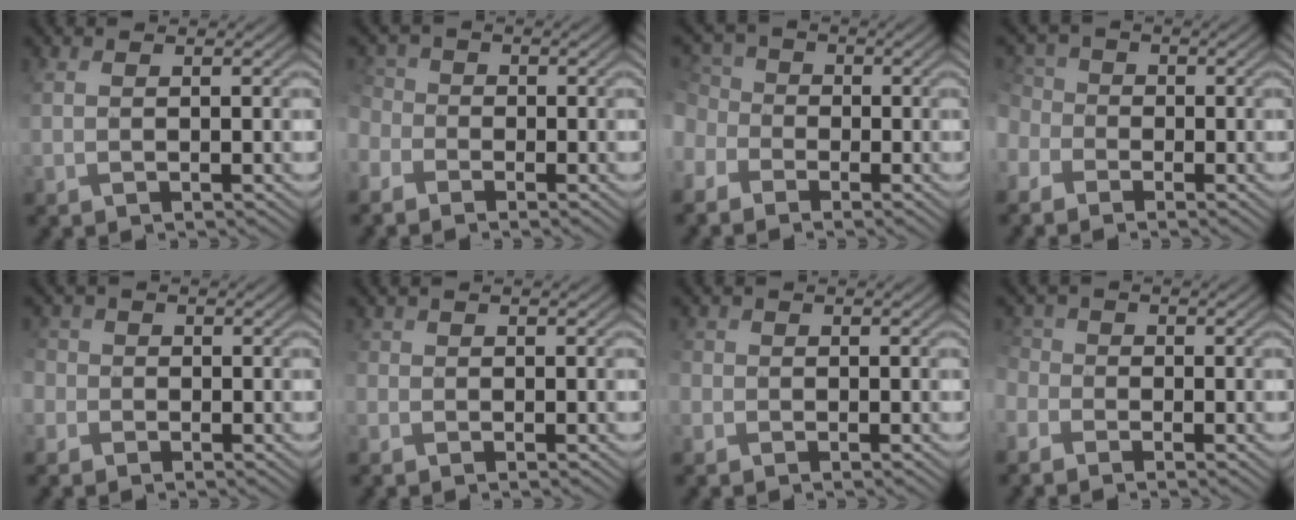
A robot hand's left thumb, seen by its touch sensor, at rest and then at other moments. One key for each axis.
{"total": 3.5, "fx": -2.2, "fy": 2.6, "fz": 1.0, "tx": -0.039, "ty": -0.005, "tz": -0.046}
{"total": 4.6, "fx": -2.2, "fy": 3.6, "fz": 1.8, "tx": -0.066, "ty": -0.005, "tz": -0.045}
{"total": 3.9, "fx": -2.0, "fy": 3.2, "fz": 1.3, "tx": -0.051, "ty": -0.003, "tz": -0.042}
{"total": 2.3, "fx": -1.2, "fy": 1.9, "fz": -0.2, "tx": 0.002, "ty": -0.001, "tz": -0.034}
{"total": 1.1, "fx": -0.9, "fy": 0.6, "fz": -0.4, "tx": 0.009, "ty": -0.006, "tz": -0.018}
{"total": 1.3, "fx": -0.9, "fy": 0.8, "fz": -0.4, "tx": 0.011, "ty": -0.003, "tz": -0.020}
{"total": 3.1, "fx": -2.2, "fy": 2.1, "fz": 0.6, "tx": -0.025, "ty": -0.007, "tz": -0.047}